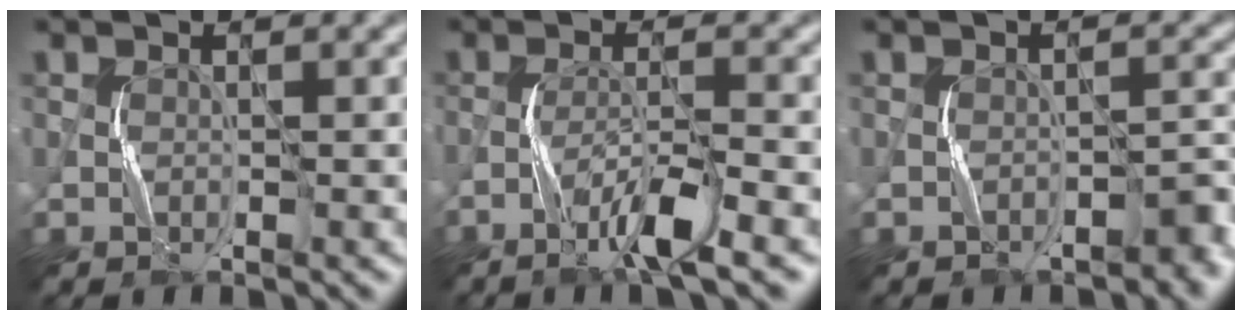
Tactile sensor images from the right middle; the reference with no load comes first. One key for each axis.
{"total": 3.6, "fx": -2.5, "fy": 0.0, "fz": 2.7, "tx": -0.050, "ty": 0.008, "tz": -0.053}
{"total": 2.6, "fx": -1.9, "fy": 1.3, "fz": 1.3, "tx": -0.008, "ty": 0.002, "tz": -0.027}